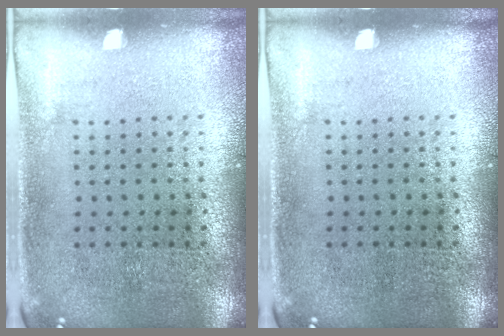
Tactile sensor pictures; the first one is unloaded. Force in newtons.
{"total": 0.0}